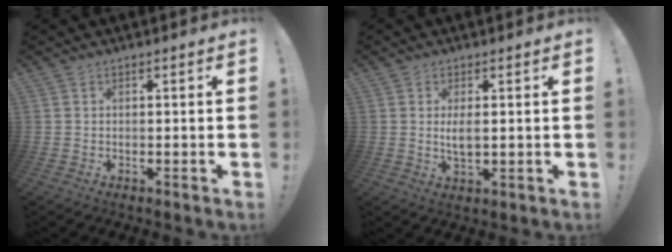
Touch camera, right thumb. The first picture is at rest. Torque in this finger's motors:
{"motor_torque": [-0.13, 0.36, 0.02, -0.03, 0.00]}